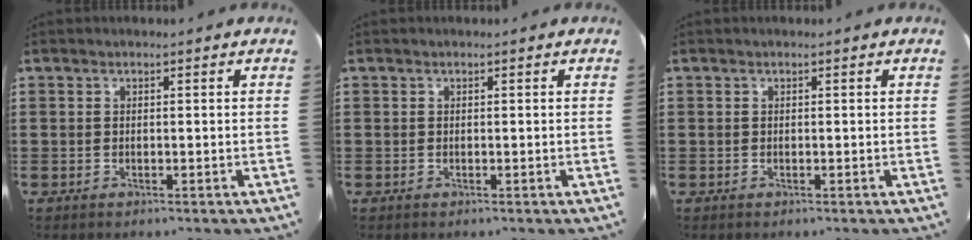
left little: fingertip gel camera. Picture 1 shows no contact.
{"total": 0.0}
{"total": 0.0}